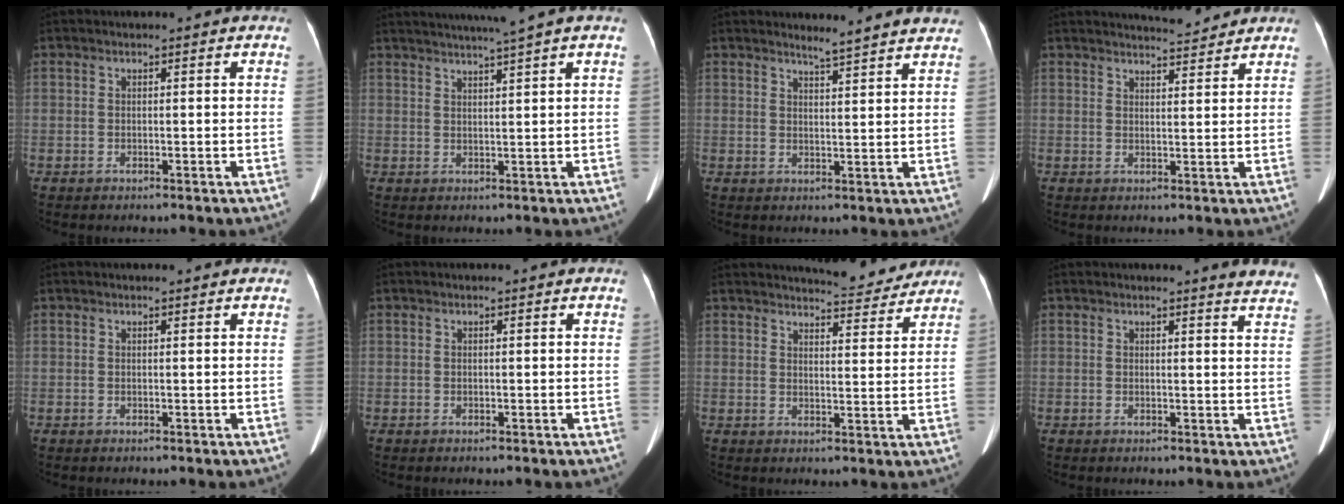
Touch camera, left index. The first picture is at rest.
{"total": 7.3, "force": [6.0, -1.6, 3.8], "torque": [-0.056, 0.013, 0.084]}
{"total": 6.4, "force": [6.0, -0.2, 2.0], "torque": [-0.036, -0.001, 0.065]}
{"total": 5.7, "force": [5.5, 0.3, 1.2], "torque": [-0.024, 0.006, 0.073]}
{"total": 1.0, "force": [0.9, 0.1, 0.3], "torque": [-0.010, 0.006, 0.012]}
{"total": 0.0}
{"total": 8.9, "force": [8.7, 1.1, 1.8], "torque": [-0.024, -0.006, 0.104]}
{"total": 6.5, "force": [6.4, 0.1, 1.5], "torque": [-0.005, -0.032, 0.041]}